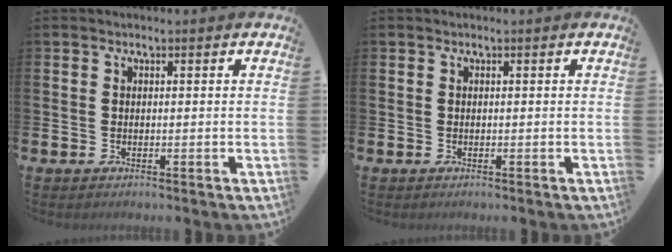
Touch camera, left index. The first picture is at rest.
{"total": 0.0}